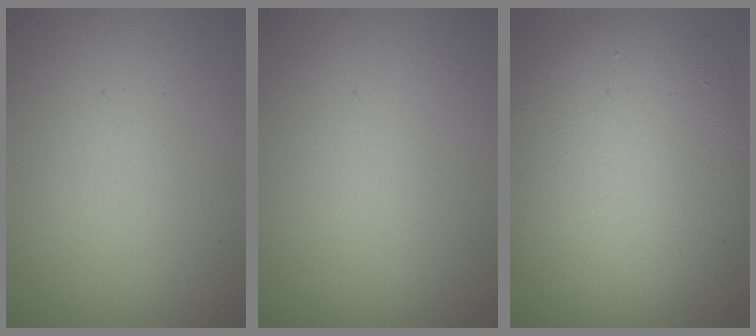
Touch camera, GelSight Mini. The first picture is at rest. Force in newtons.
{"total": 0.0}
{"total": 11.8, "press": 11.8, "slide": 0.9}